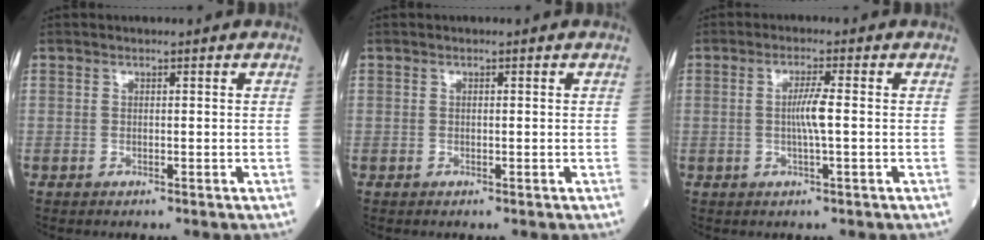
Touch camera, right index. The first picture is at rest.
{"total": 0.0}
{"total": 3.5, "force": [-0.1, -0.1, 3.5], "torque": [-0.067, -0.002, -0.003]}